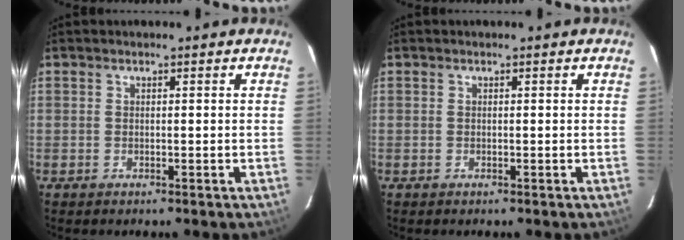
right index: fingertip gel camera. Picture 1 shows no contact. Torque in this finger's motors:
{"motor_torque": [-0.05, -0.01, 0.02, -0.01]}